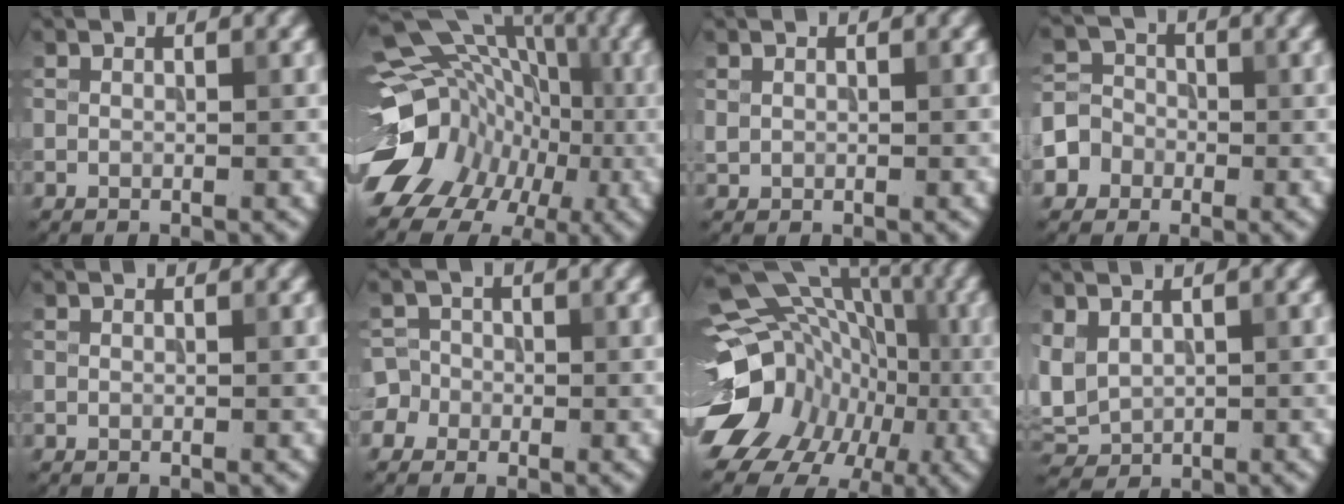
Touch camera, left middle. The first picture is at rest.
{"total": 15.3, "force": [-2.5, 12.6, 8.4], "torque": [-0.151, 0.007, -0.054]}
{"total": 0.6, "force": [0.3, 0.4, 0.2], "torque": [-0.003, 0.002, 0.006]}
{"total": 3.9, "force": [-1.8, 3.5, 0.5], "torque": [0.017, 0.003, -0.042]}
{"total": 0.0}
{"total": 3.9, "force": [-1.9, 3.4, 0.5], "torque": [0.011, 0.009, -0.049]}
{"total": 17.5, "force": [-3.5, 14.3, 9.4], "torque": [-0.156, 0.000, -0.064]}
{"total": 3.2, "force": [0.6, 2.4, 2.0], "torque": [-0.054, 0.001, 0.012]}